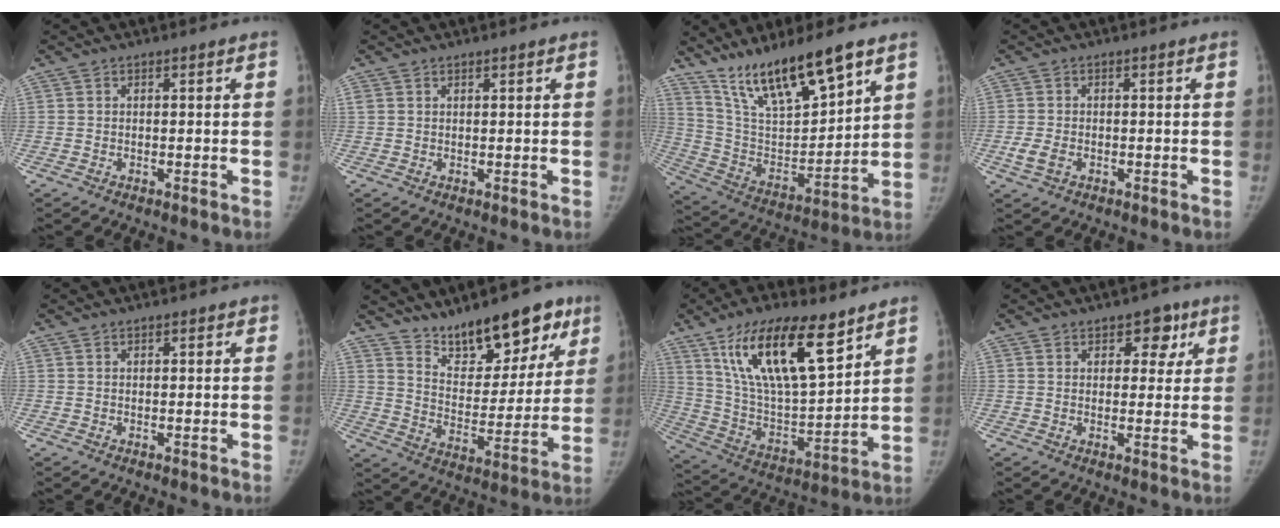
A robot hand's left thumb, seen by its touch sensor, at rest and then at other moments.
{"total": 1.1, "force": [0.9, 0.5, 0.4], "torque": [-0.002, -0.003, 0.015]}
{"total": 18.8, "force": [13.4, 4.6, 12.3], "torque": [-0.191, -0.064, 0.257]}
{"total": 2.9, "force": [-0.8, 1.9, 2.0], "torque": [-0.047, -0.002, -0.014]}
{"total": 1.1, "force": [0.8, 0.5, 0.5], "torque": [-0.002, -0.003, 0.009]}
{"total": 17.2, "force": [12.2, 7.9, 9.3], "torque": [-0.077, -0.071, 0.197]}
{"total": 21.7, "force": [12.4, 7.9, 15.9], "torque": [-0.258, -0.046, 0.234]}
{"total": 5.7, "force": [3.1, 3.7, 3.1], "torque": [-0.002, -0.011, 0.037]}